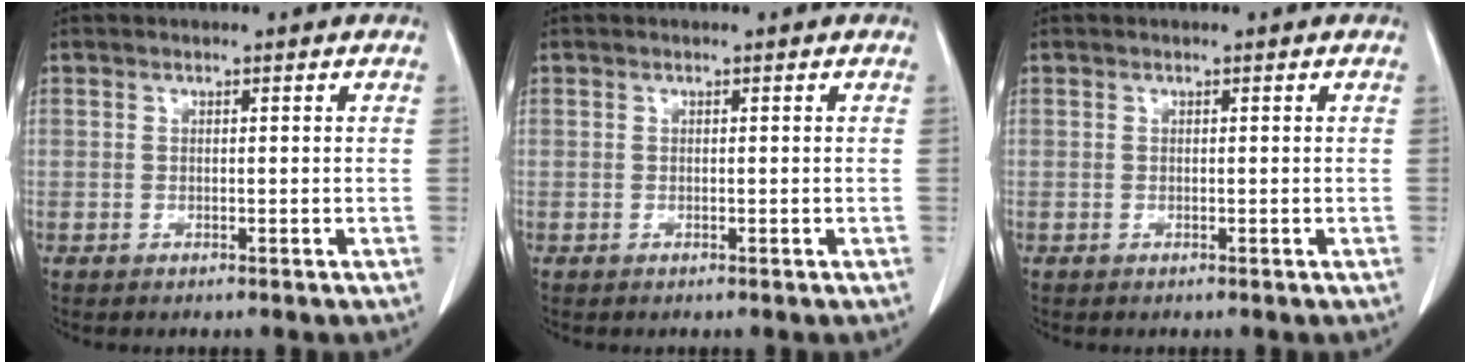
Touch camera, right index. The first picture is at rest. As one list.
[{"total": 0.0}, {"total": 0.0}]